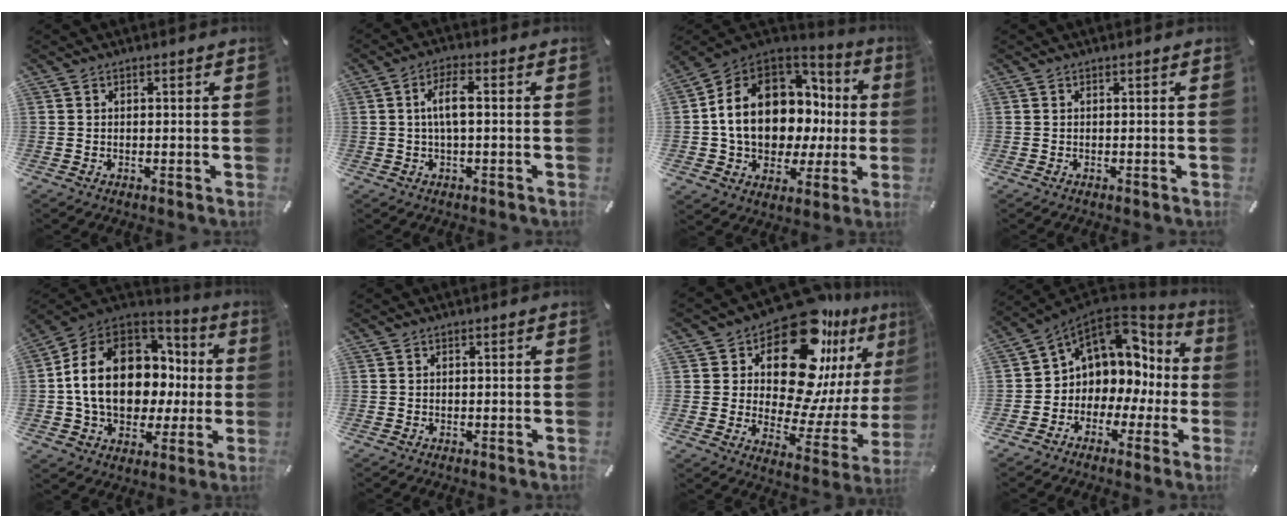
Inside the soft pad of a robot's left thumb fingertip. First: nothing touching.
{"total": 6.0, "force": [0.1, 2.0, 5.6], "torque": [-0.114, 0.008, -0.002]}
{"total": 17.2, "force": [2.4, 13.2, 10.8], "torque": [-0.197, -0.026, 0.050]}
{"total": 0.0}
{"total": 19.0, "force": [1.1, 14.7, 12.0], "torque": [-0.234, -0.008, 0.023]}
{"total": 0.0}
{"total": 23.0, "force": [14.8, 10.9, 13.9], "torque": [-0.217, -0.135, 0.251]}
{"total": 8.8, "force": [2.7, 7.8, 2.9], "torque": [-0.065, -0.041, 0.051]}